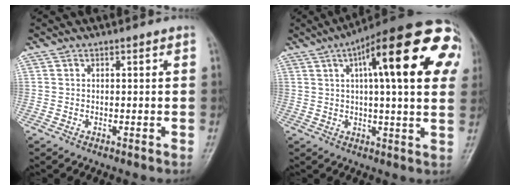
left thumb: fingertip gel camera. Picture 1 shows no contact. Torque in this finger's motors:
{"motor_torque": [0.72, 1.13, 2.13, -0.64, 0.30]}